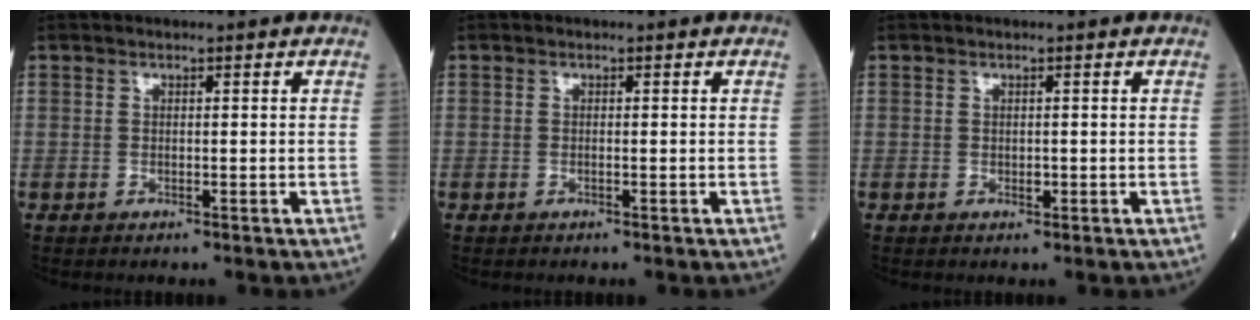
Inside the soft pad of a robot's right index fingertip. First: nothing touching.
{"total": 0.0}
{"total": 0.7, "force": [-0.2, 0.4, 0.5], "torque": [-0.008, 0.000, -0.002]}